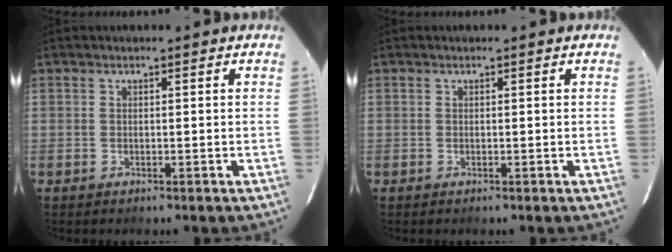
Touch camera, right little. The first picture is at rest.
{"total": 0.0}